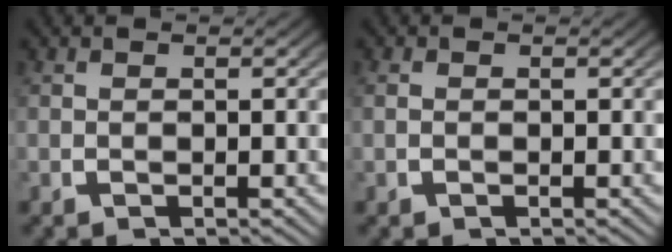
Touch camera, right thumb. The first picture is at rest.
{"total": 0.0}